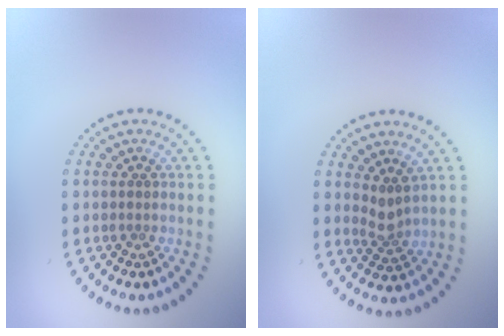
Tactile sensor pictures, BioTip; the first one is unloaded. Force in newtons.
{"total": 1.9, "press": 1.4, "slide": 1.3}